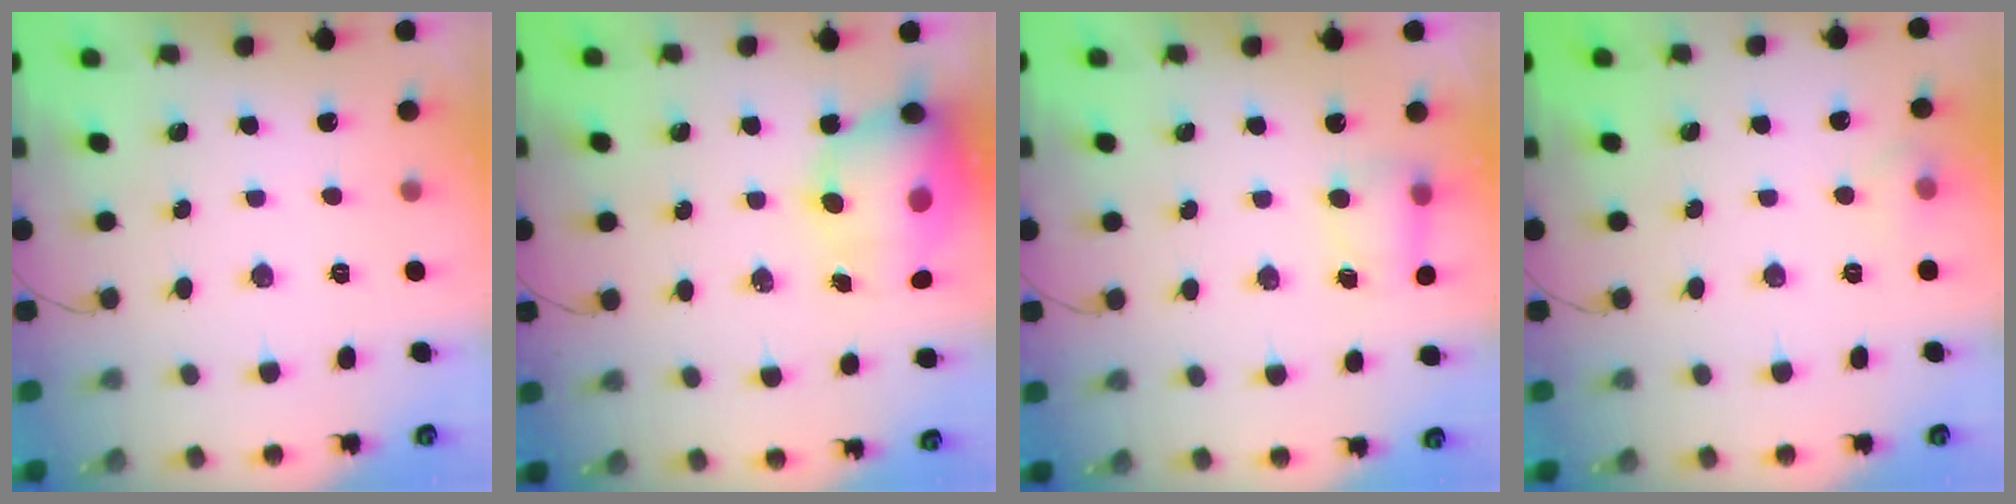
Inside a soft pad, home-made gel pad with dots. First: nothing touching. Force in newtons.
{"total": 11.1, "press": 10.8, "slide": 2.6}
{"total": 4.6, "press": 4.5, "slide": 0.8}
{"total": 6.4, "press": 4.4, "slide": 4.6}